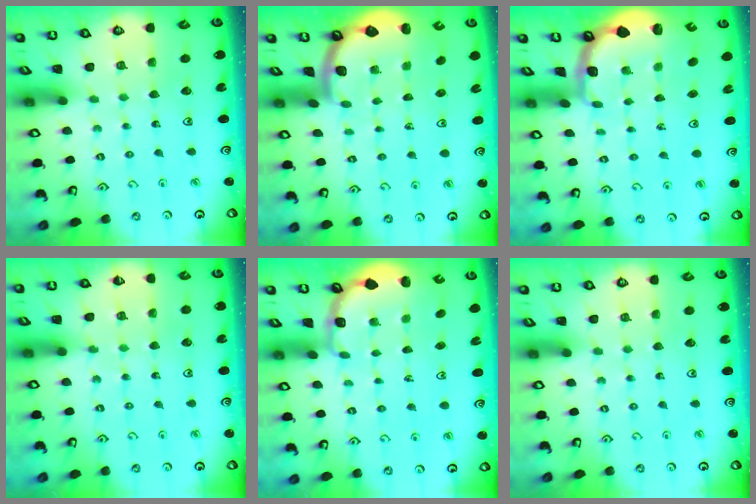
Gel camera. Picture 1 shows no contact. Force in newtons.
{"total": 1.6, "press": 1.6, "slide": 0.1}
{"total": 2.0, "press": 1.8, "slide": 0.9}
{"total": 6.3, "press": 6.3, "slide": 0.6}
{"total": 2.8, "press": 2.2, "slide": 1.7}
{"total": 0.0}